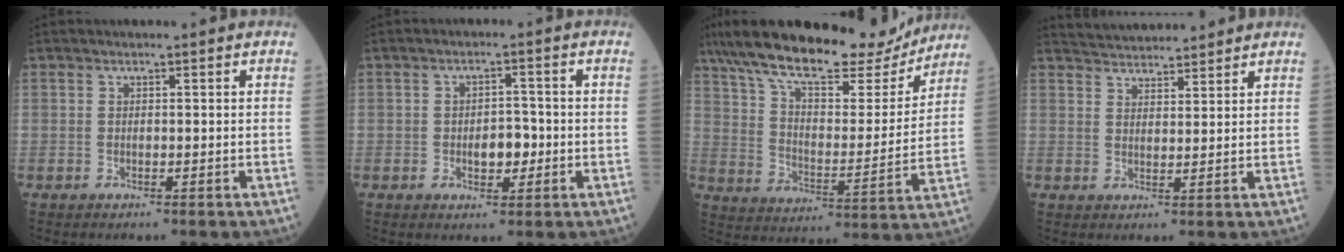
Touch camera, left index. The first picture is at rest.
{"total": 4.0, "force": [-1.1, 2.1, 3.2], "torque": [-0.048, 0.003, -0.015]}
{"total": 23.1, "force": [19.3, 6.1, 11.3], "torque": [-0.198, 0.011, 0.289]}
{"total": 7.5, "force": [7.2, 1.2, 1.5], "torque": [-0.027, 0.023, 0.109]}